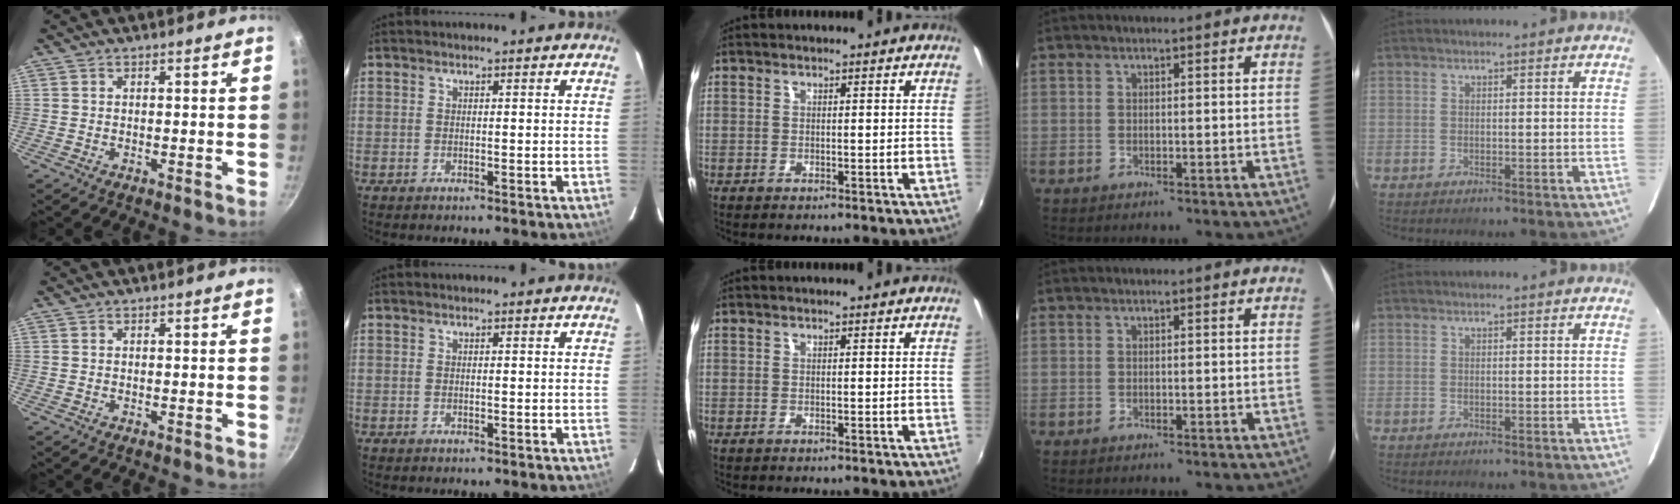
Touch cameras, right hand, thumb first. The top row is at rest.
{}